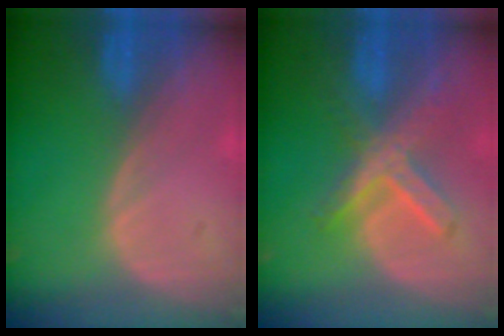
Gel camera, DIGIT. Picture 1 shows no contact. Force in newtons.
{"total": 7.2, "press": 6.3, "slide": 3.5}